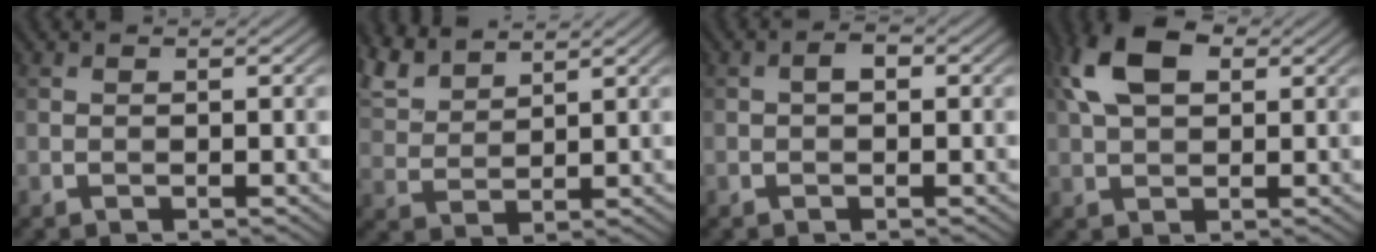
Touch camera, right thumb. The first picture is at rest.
{"total": 6.2, "force": [5.2, 1.9, 2.8], "torque": [-0.077, 0.013, 0.112]}
{"total": 1.3, "force": [0.0, 0.8, 1.1], "torque": [-0.017, 0.005, -0.003]}
{"total": 8.5, "force": [2.9, 4.9, 6.3], "torque": [-0.150, 0.021, 0.050]}